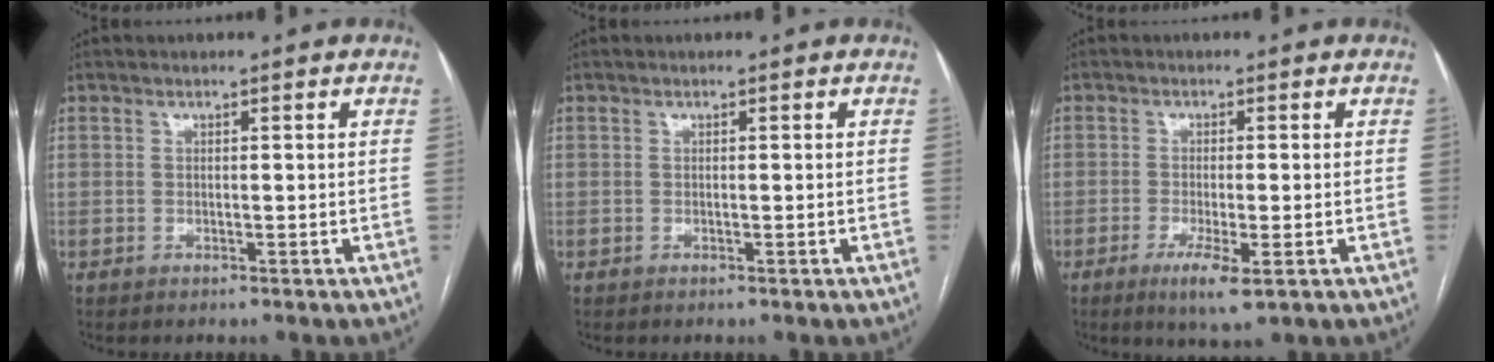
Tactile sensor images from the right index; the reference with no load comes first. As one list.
[{"total": 0.0}, {"total": 5.2, "force": [-2.4, 0.6, 4.5], "torque": [-0.080, -0.012, -0.037]}]